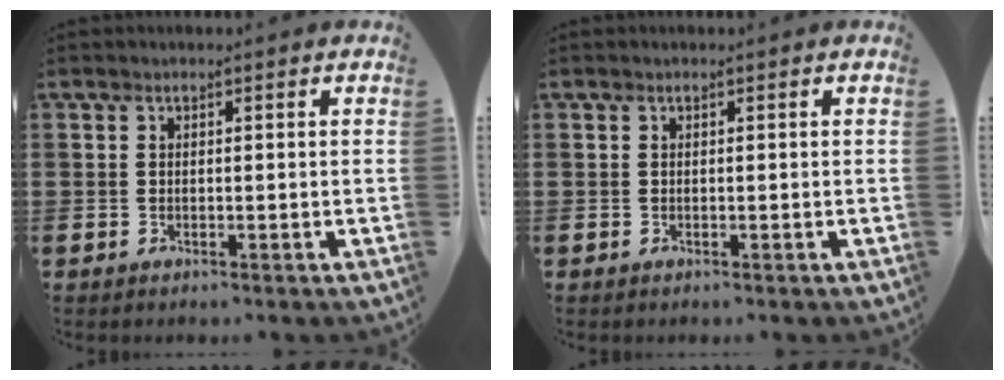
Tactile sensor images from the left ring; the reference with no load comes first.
{"total": 0.0}